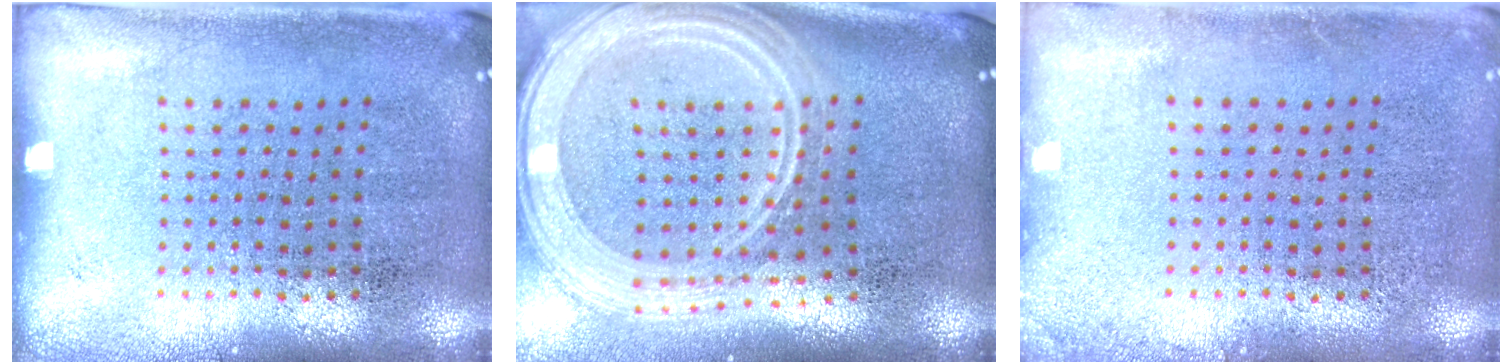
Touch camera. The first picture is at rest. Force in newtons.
{"total": 3.2, "press": 2.6, "slide": 1.9}
{"total": 1.1, "press": 1.0, "slide": 0.2}